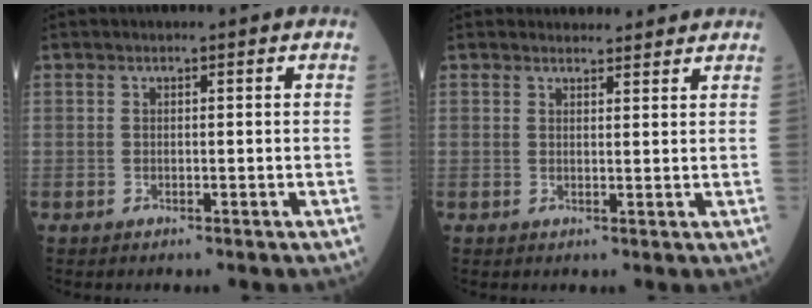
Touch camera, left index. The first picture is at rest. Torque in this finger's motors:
{"motor_torque": [0.20, -0.01, 0.03, 0.00]}